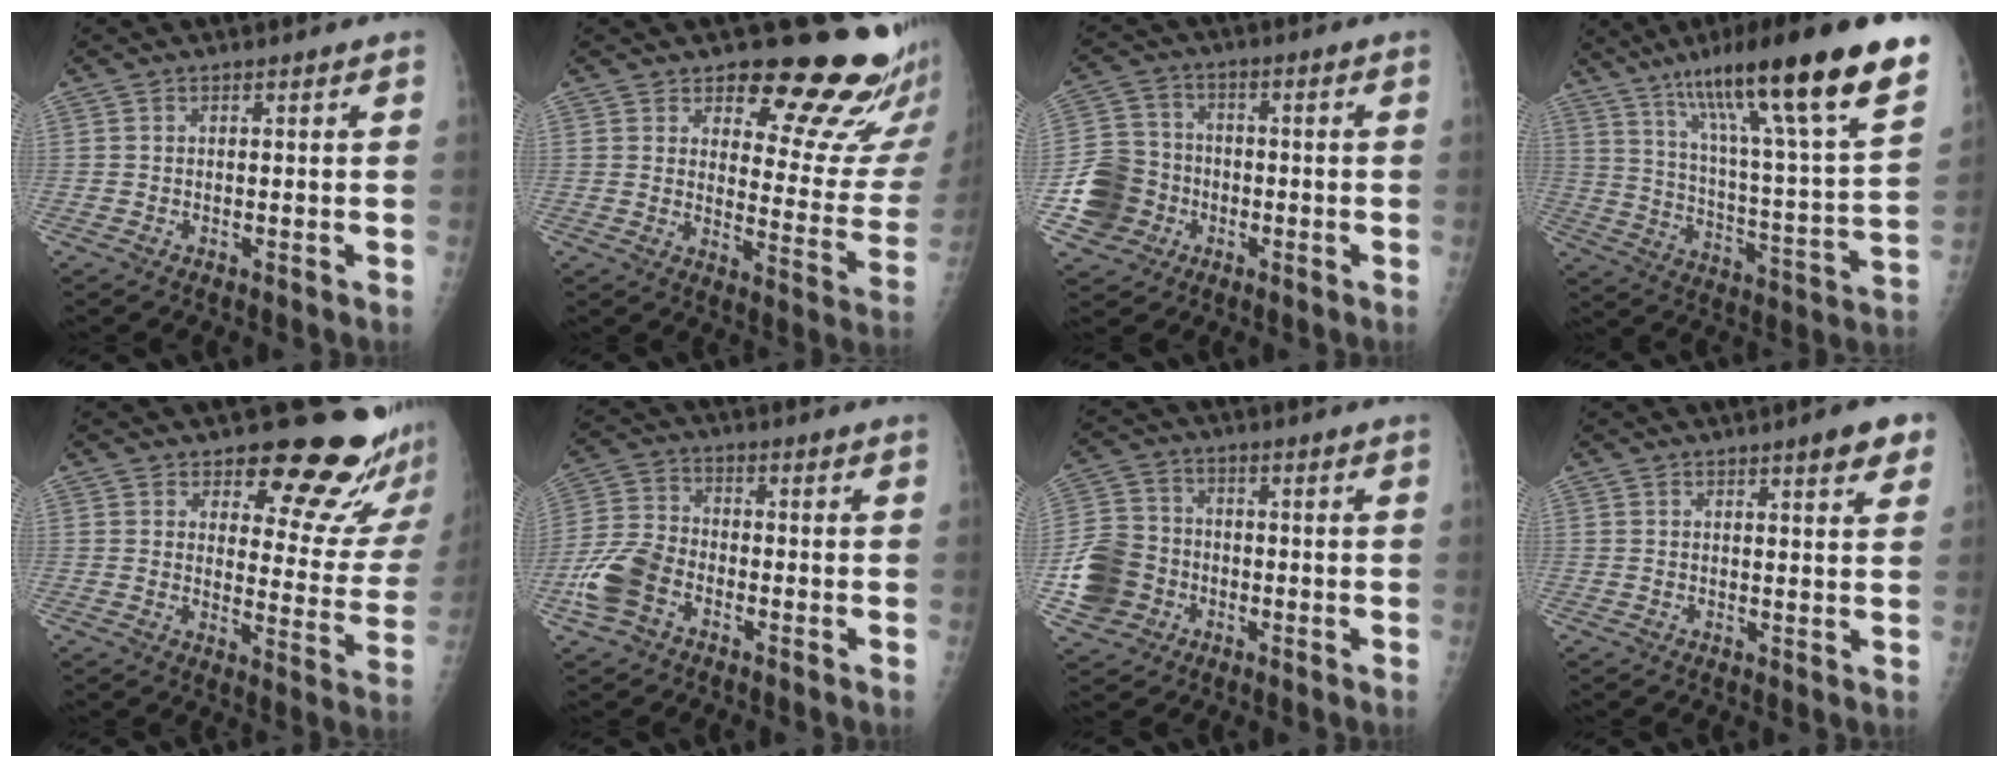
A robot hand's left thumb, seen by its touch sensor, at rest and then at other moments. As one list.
[{"total": 19.6, "force": [15.1, 6.9, 10.4], "torque": [-0.075, -0.120, 0.182]}, {"total": 10.7, "force": [-3.4, 9.6, 3.5], "torque": [-0.046, 0.019, -0.062]}, {"total": 26.9, "force": [17.1, 3.2, 20.5], "torque": [-0.317, -0.039, 0.275]}, {"total": 17.4, "force": [14.7, 5.5, 7.6], "torque": [-0.039, -0.131, 0.174]}, {"total": 9.6, "force": [-4.1, 6.2, 6.0], "torque": [-0.131, 0.023, -0.084]}, {"total": 10.8, "force": [-3.2, 9.3, 4.4], "torque": [-0.072, 0.015, -0.060]}, {"total": 5.6, "force": [3.3, 1.2, 4.4], "torque": [-0.046, -0.011, 0.038]}]